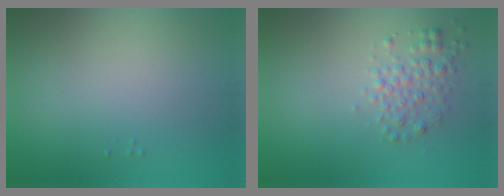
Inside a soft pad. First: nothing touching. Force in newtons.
{"total": 2.2, "press": 2.2, "slide": 0.1}